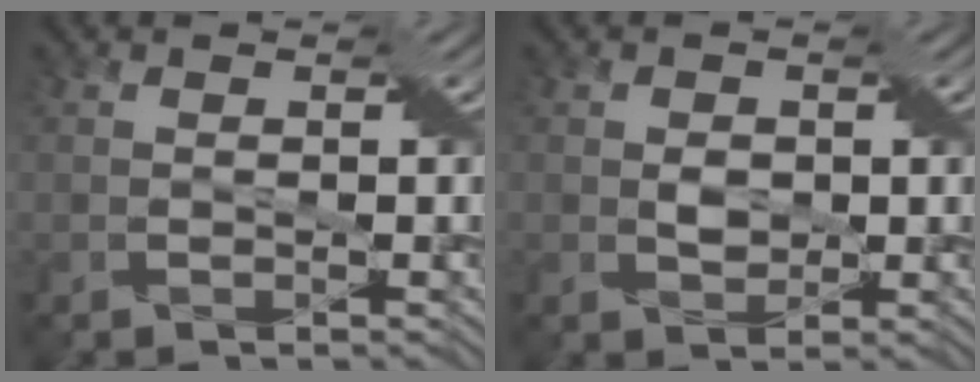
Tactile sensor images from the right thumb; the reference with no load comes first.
{"total": 2.0, "force": [0.1, 1.6, 1.2], "torque": [-0.028, -0.002, 0.002]}